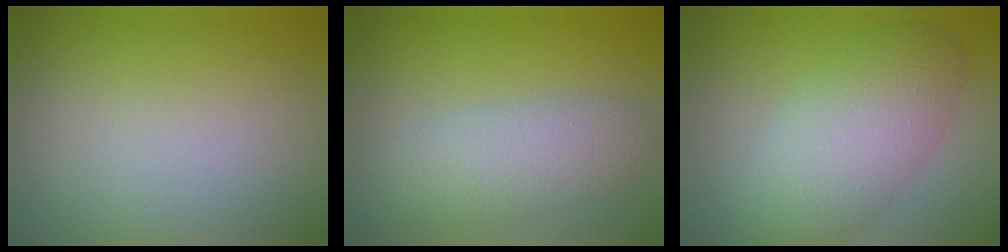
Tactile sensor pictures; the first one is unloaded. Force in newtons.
{"total": 4.1, "press": 4.1, "slide": 0.3}
{"total": 6.5, "press": 6.5, "slide": 0.3}